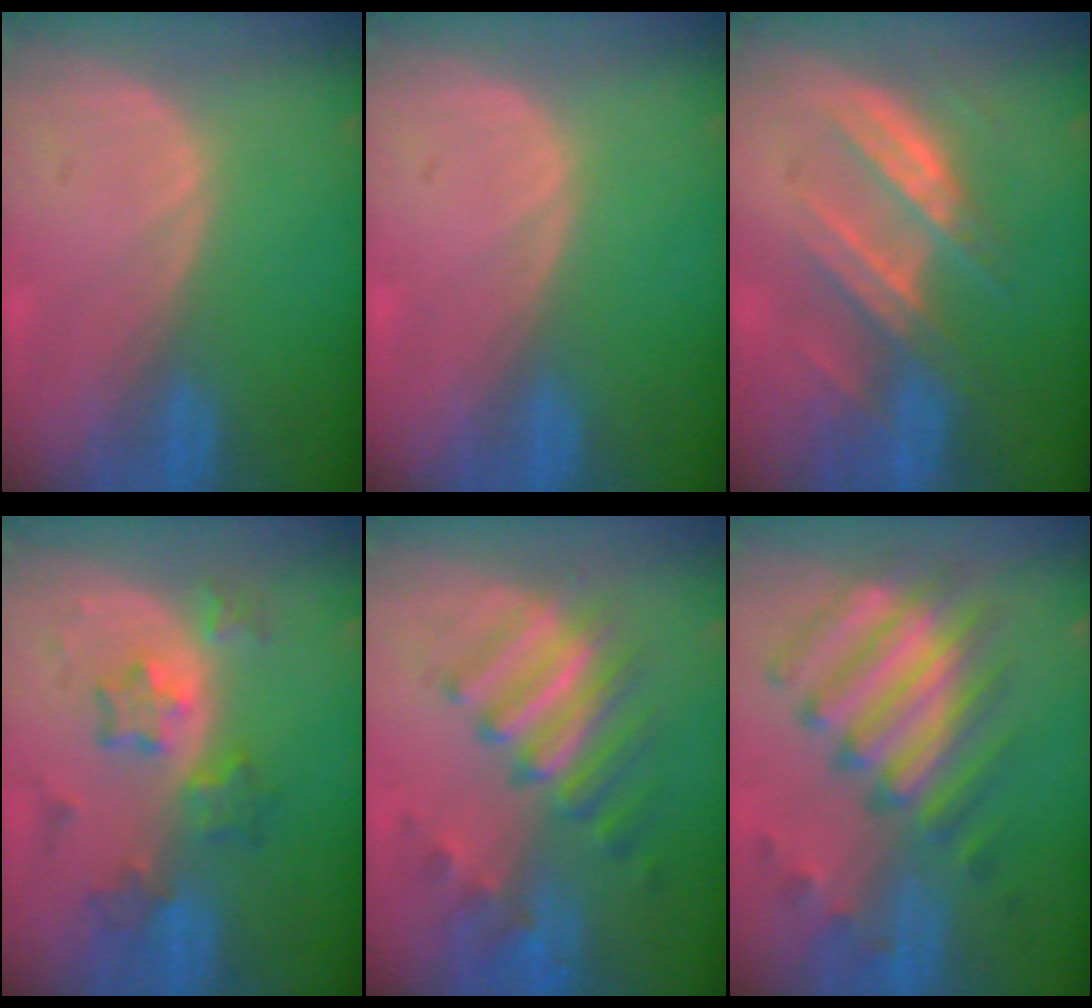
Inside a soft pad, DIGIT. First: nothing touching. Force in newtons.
{"total": 0.0}
{"total": 7.4, "press": 7.2, "slide": 1.9}
{"total": 6.4, "press": 6.4, "slide": 0.2}
{"total": 9.5, "press": 8.4, "slide": 4.4}
{"total": 10.6, "press": 10.2, "slide": 3.1}